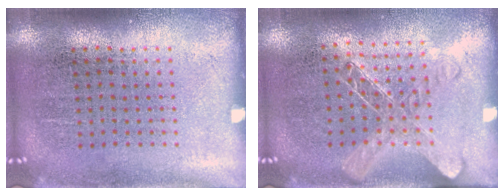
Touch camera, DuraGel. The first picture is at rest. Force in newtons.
{"total": 1.3, "press": 1.2, "slide": 0.7}